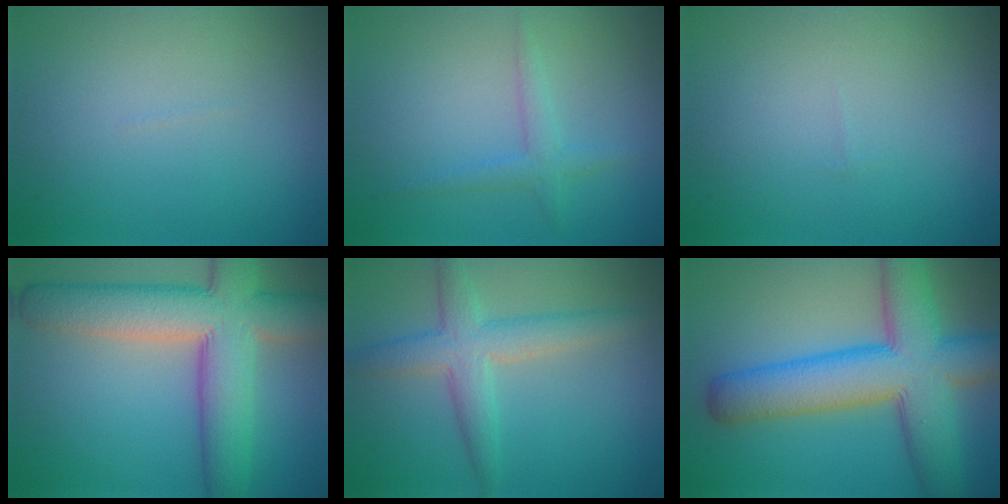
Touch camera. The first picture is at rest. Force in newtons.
{"total": 1.7, "press": 1.7, "slide": 0.1}
{"total": 0.0}
{"total": 10.6, "press": 10.6, "slide": 0.6}
{"total": 4.2, "press": 4.2, "slide": 0.1}
{"total": 10.9, "press": 10.8, "slide": 0.4}